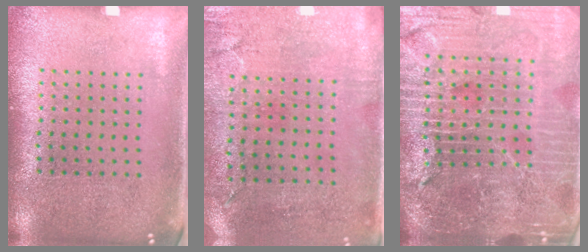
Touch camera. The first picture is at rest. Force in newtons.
{"total": 2.9, "press": 2.3, "slide": 1.7}
{"total": 6.3, "press": 5.6, "slide": 2.9}